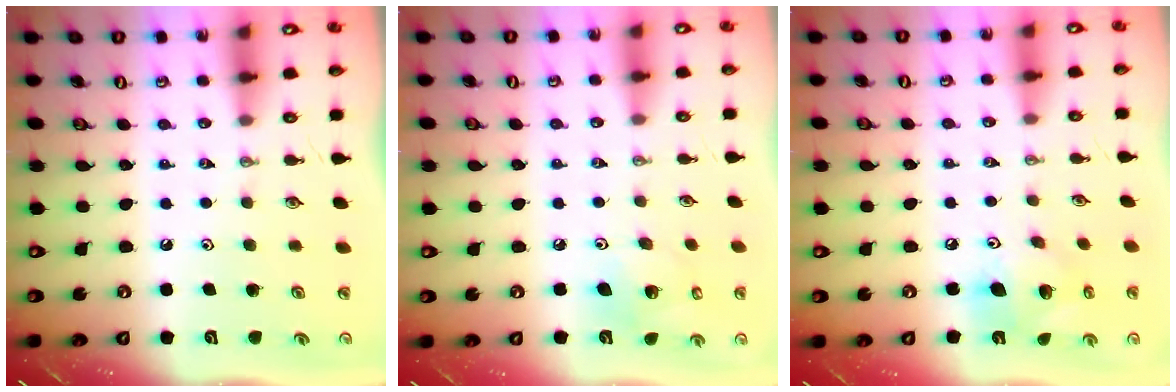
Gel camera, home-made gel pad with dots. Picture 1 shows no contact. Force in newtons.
{"total": 7.4, "press": 7.0, "slide": 2.5}
{"total": 13.0, "press": 12.8, "slide": 2.2}